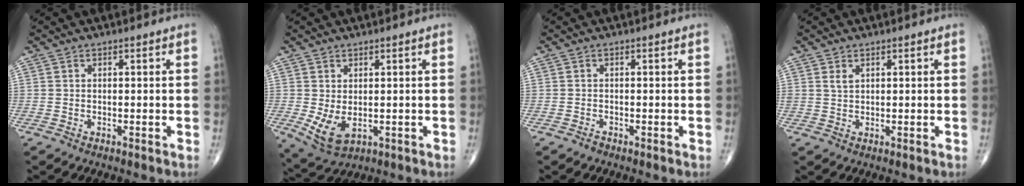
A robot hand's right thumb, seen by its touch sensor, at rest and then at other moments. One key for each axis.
{"total": 5.7, "fx": -0.3, "fy": 3.2, "fz": 4.7, "tx": -0.087, "ty": -0.008, "tz": 0.013}
{"total": 0.6, "fx": -0.5, "fy": 0.3, "fz": 0.1, "tx": -0.002, "ty": 0.000, "tz": -0.013}
{"total": 1.5, "fx": 0.9, "fy": 0.9, "fz": 0.9, "tx": -0.015, "ty": -0.001, "tz": 0.022}